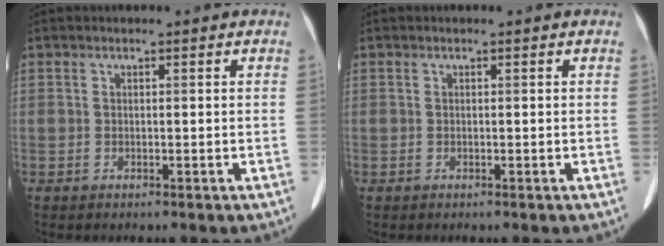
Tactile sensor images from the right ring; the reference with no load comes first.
{"total": 0.0}